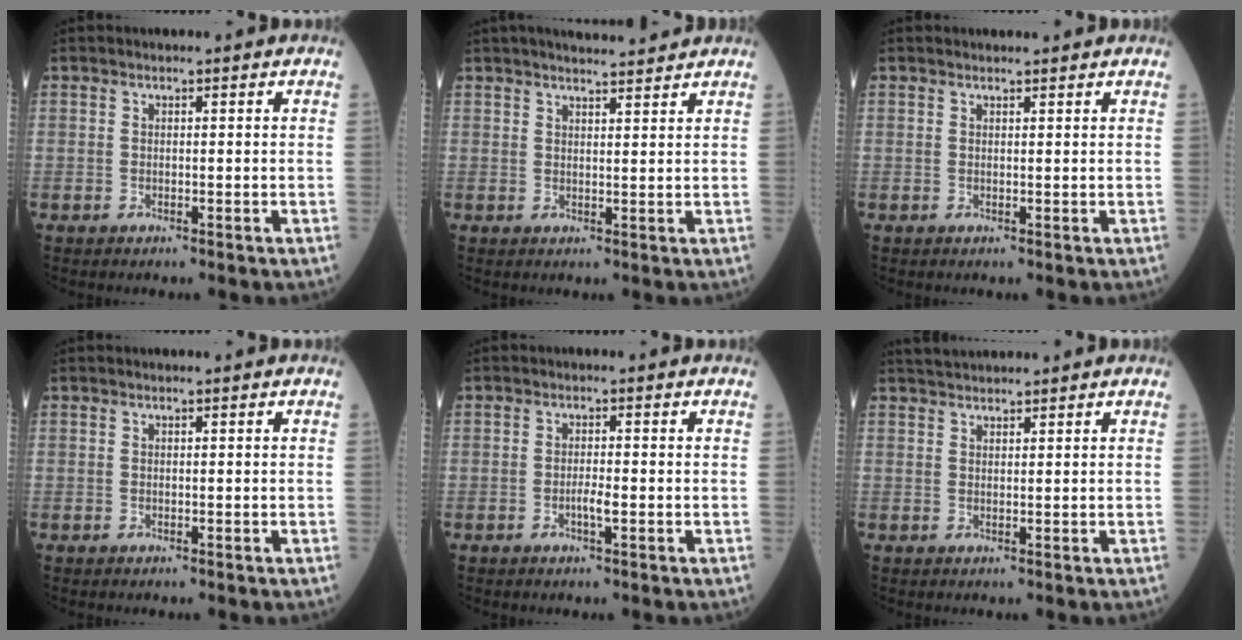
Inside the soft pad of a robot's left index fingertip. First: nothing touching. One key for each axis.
{"total": 7.4, "fx": 6.7, "fy": 0.6, "fz": 3.0, "tx": -0.042, "ty": 0.014, "tz": 0.090}
{"total": 1.7, "fx": 1.7, "fy": 0.1, "fz": 0.2, "tx": -0.006, "ty": 0.005, "tz": 0.021}
{"total": 0.0}
{"total": 1.8, "fx": -0.8, "fy": 0.1, "fz": 1.5, "tx": -0.029, "ty": -0.003, "tz": -0.016}
{"total": 3.9, "fx": 3.7, "fy": 0.3, "fz": 1.1, "tx": -0.017, "ty": 0.030, "tz": 0.067}